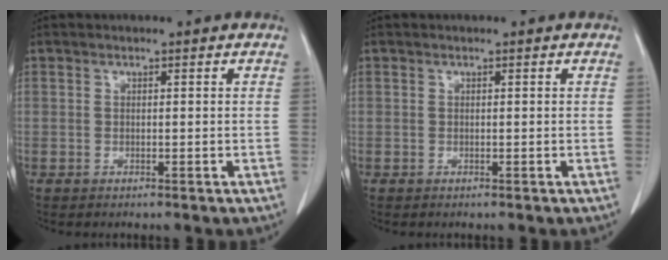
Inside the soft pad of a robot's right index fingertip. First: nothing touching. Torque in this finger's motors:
{"motor_torque": [0.00, 0.00, 0.00, 0.01]}